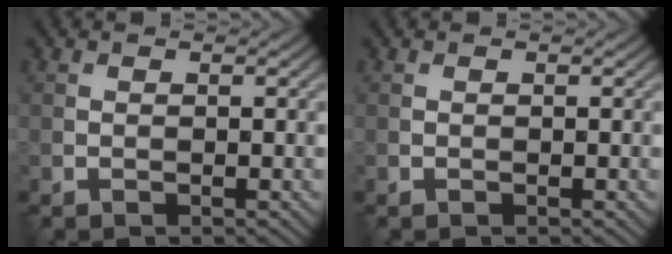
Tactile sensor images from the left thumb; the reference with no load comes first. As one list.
[{"total": 0.0}]